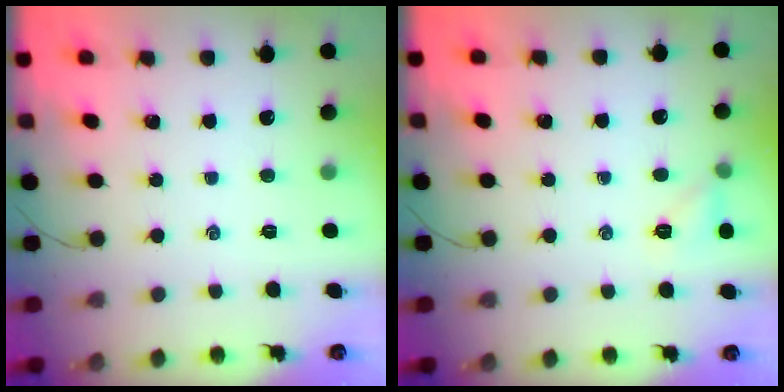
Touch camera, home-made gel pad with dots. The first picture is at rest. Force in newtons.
{"total": 6.6, "press": 6.4, "slide": 1.5}